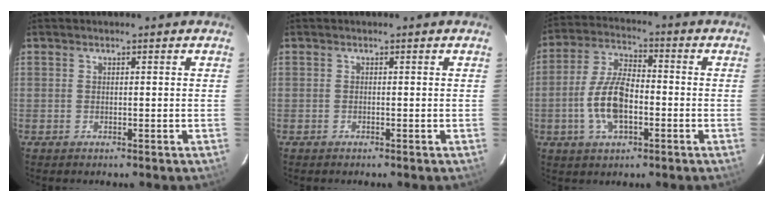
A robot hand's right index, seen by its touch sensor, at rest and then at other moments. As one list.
[{"total": 0.0}, {"total": 10.5, "force": [-3.0, 4.9, 8.8], "torque": [-0.186, 0.009, -0.055]}]